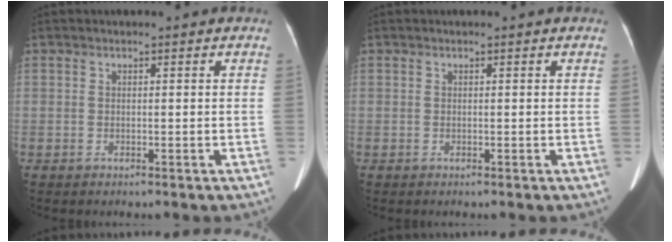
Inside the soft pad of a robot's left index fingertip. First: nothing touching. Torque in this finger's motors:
{"motor_torque": [0.01, 0.00, 0.01, 0.00]}